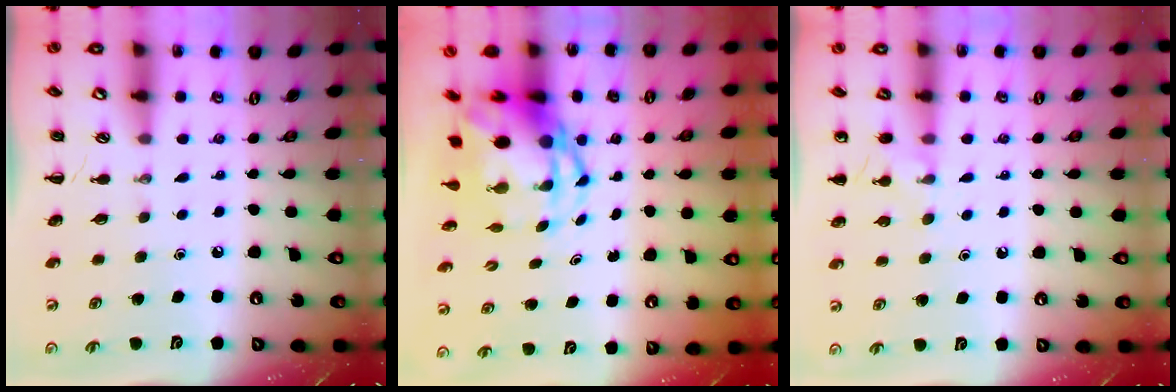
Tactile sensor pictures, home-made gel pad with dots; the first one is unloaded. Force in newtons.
{"total": 7.3, "press": 7.1, "slide": 1.8}
{"total": 7.6, "press": 7.4, "slide": 1.9}